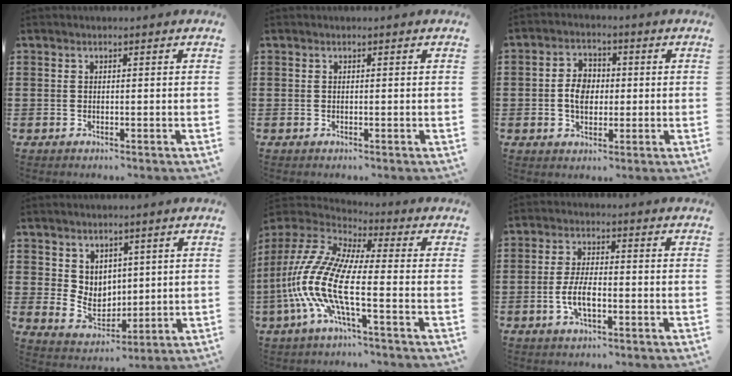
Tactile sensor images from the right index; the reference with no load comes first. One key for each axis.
{"total": 0.0}
{"total": 4.9, "fx": -0.4, "fy": 3.6, "fz": 3.4, "tx": -0.069, "ty": 0.006, "tz": -0.013}
{"total": 5.4, "fx": 2.9, "fy": 4.4, "fz": 1.1, "tx": -0.037, "ty": -0.002, "tz": 0.055}
{"total": 12.4, "fx": -4.3, "fy": 3.5, "fz": 11.1, "tx": -0.280, "ty": -0.023, "tz": -0.099}
{"total": 5.1, "fx": -1.5, "fy": 2.0, "fz": 4.5, "tx": -0.104, "ty": -0.004, "tz": -0.035}